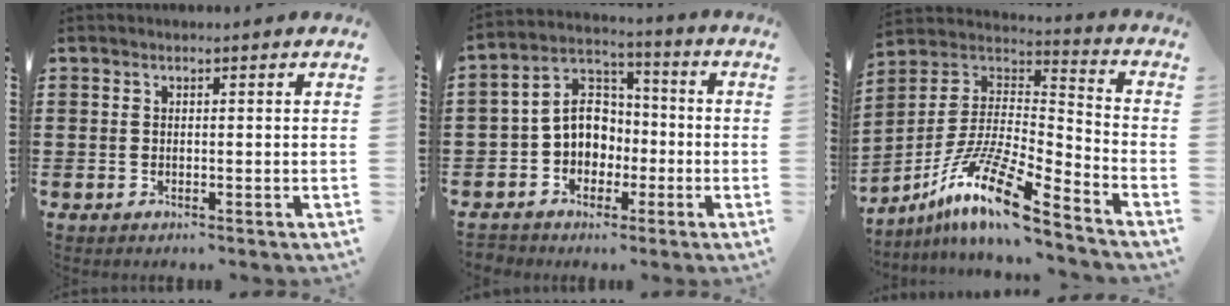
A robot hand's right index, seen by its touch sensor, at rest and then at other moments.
{"total": 7.6, "force": [-0.8, 6.7, 3.5], "torque": [-0.099, 0.008, -0.019]}
{"total": 14.3, "force": [-10.3, 2.2, 9.6], "torque": [-0.193, 0.012, -0.199]}